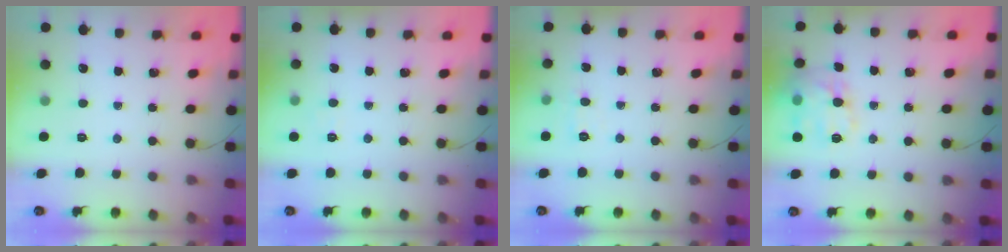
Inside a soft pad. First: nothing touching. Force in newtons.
{"total": 3.5, "press": 3.4, "slide": 1.0}
{"total": 4.2, "press": 4.0, "slide": 1.2}
{"total": 15.1, "press": 15.0, "slide": 1.2}